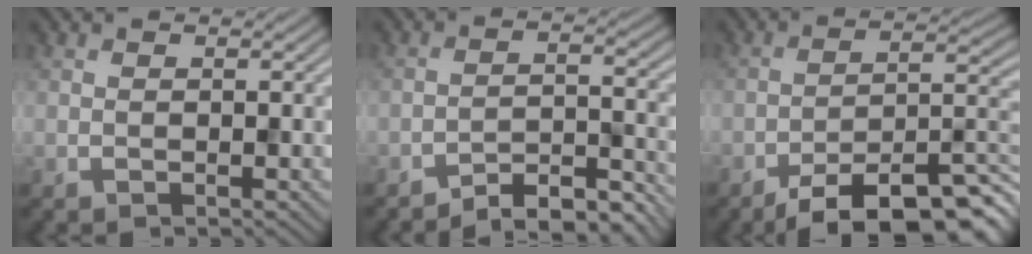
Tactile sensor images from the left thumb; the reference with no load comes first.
{"total": 6.7, "force": [-6.0, 1.1, 2.9], "torque": [-0.040, 0.011, -0.099]}
{"total": 12.2, "force": [-9.0, 3.3, 7.7], "torque": [-0.113, 0.003, -0.149]}